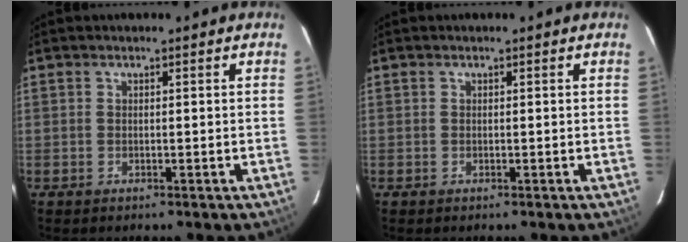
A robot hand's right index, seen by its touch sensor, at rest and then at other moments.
{"total": 0.0}